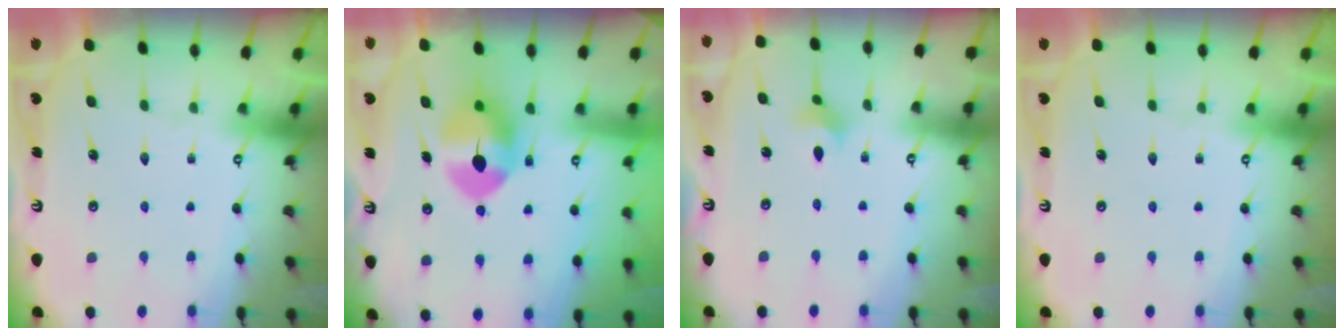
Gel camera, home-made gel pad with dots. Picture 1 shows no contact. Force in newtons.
{"total": 9.7, "press": 9.6, "slide": 1.6}
{"total": 2.8, "press": 2.7, "slide": 0.7}
{"total": 0.0}